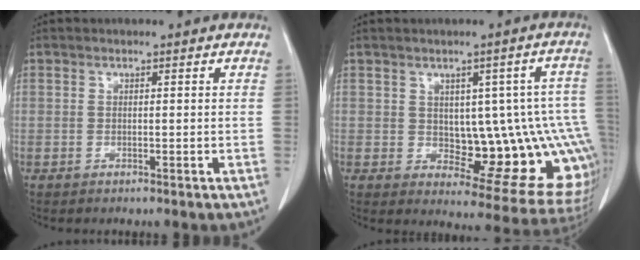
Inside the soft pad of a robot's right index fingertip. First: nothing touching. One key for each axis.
{"total": 14.0, "fx": -0.6, "fy": 5.1, "fz": 13.1, "tx": -0.119, "ty": 0.019, "tz": 0.009}